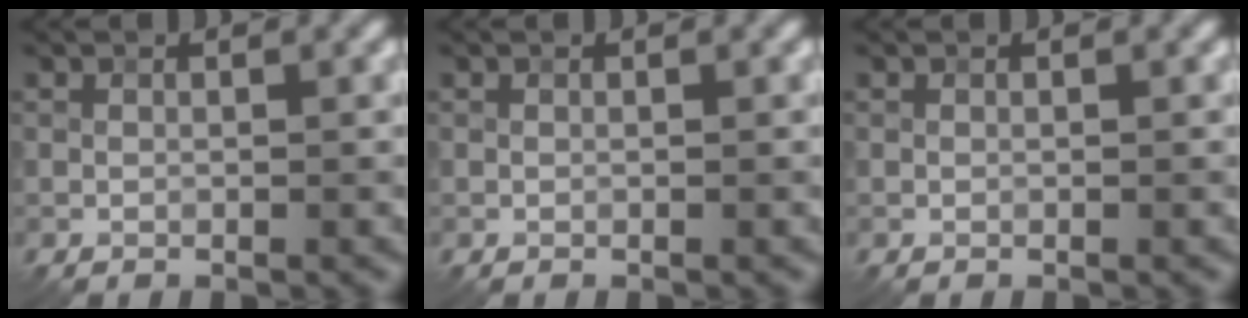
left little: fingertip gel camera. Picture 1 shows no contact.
{"total": 0.0}
{"total": 0.0}